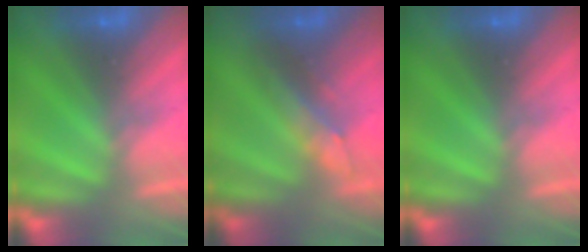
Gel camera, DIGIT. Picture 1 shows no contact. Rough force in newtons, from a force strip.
{"total": 2.9}
{"total": 0.0}